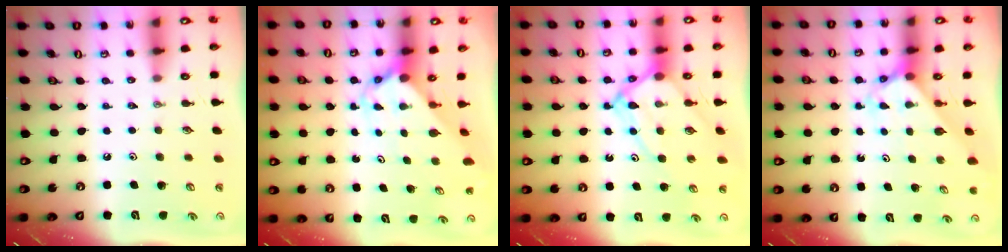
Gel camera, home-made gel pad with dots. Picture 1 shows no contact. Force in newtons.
{"total": 3.8, "press": 3.7, "slide": 0.3}
{"total": 11.4, "press": 11.3, "slide": 1.0}
{"total": 2.6, "press": 2.6, "slide": 0.2}